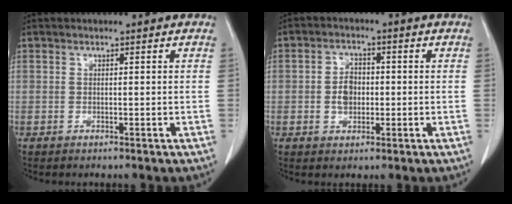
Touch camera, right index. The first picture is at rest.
{"total": 3.9, "force": [-0.6, 2.7, 2.7], "torque": [-0.049, 0.009, -0.009]}